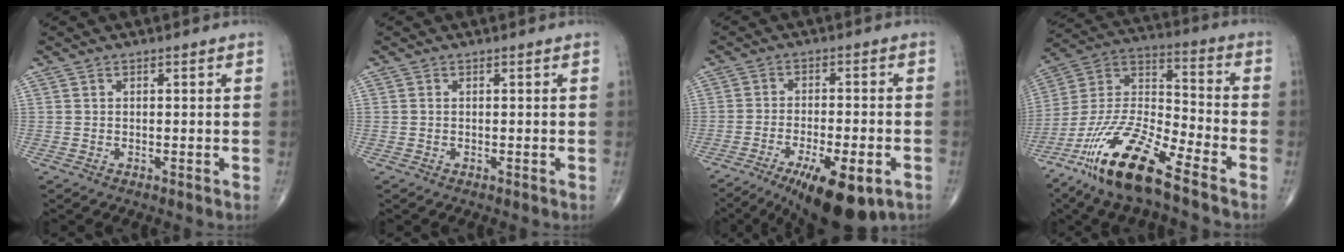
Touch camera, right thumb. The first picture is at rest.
{"total": 0.0}
{"total": 14.1, "force": [-7.6, 4.5, 11.0], "torque": [-0.152, 0.009, -0.113]}
{"total": 19.4, "force": [-12.9, 4.4, 13.9], "torque": [-0.276, 0.053, -0.243]}